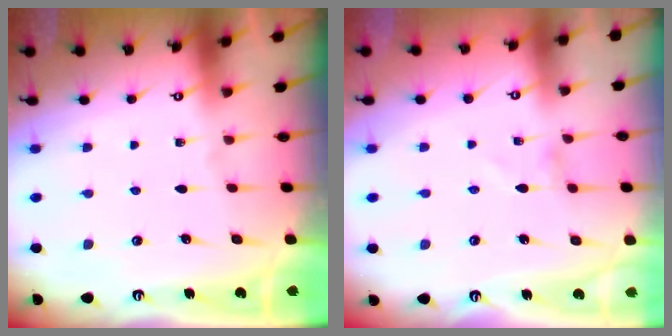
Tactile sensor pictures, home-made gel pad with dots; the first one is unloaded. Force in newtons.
{"total": 1.4, "press": 1.4, "slide": 0.1}